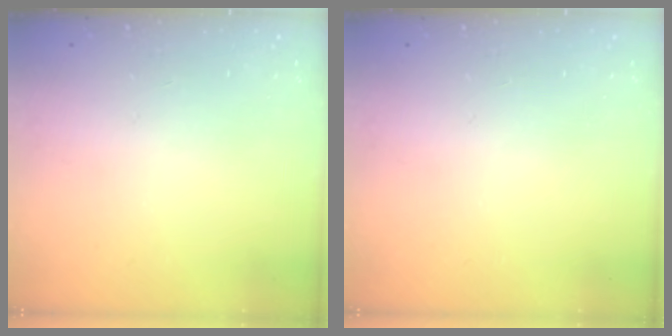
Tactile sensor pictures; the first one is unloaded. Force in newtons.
{"total": 0.0}